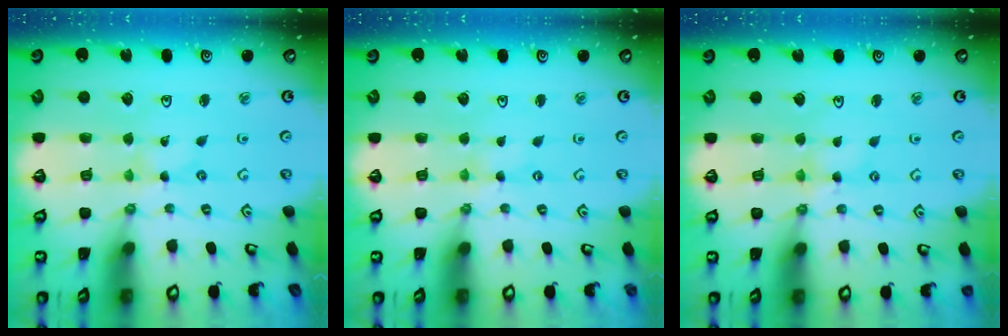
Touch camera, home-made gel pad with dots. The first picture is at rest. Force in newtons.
{"total": 0.0}
{"total": 2.9, "press": 2.9, "slide": 0.4}